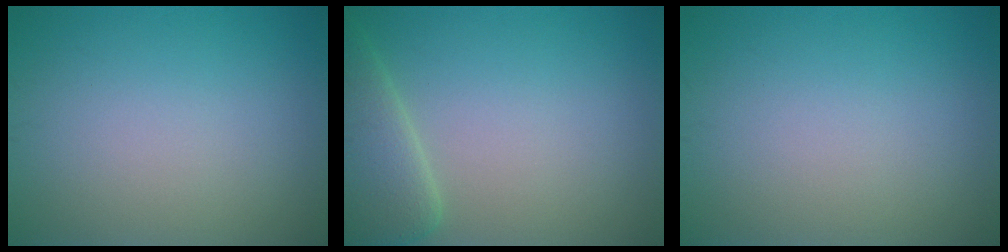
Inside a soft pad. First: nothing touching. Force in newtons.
{"total": 4.3, "press": 4.3, "slide": 0.4}
{"total": 0.0}